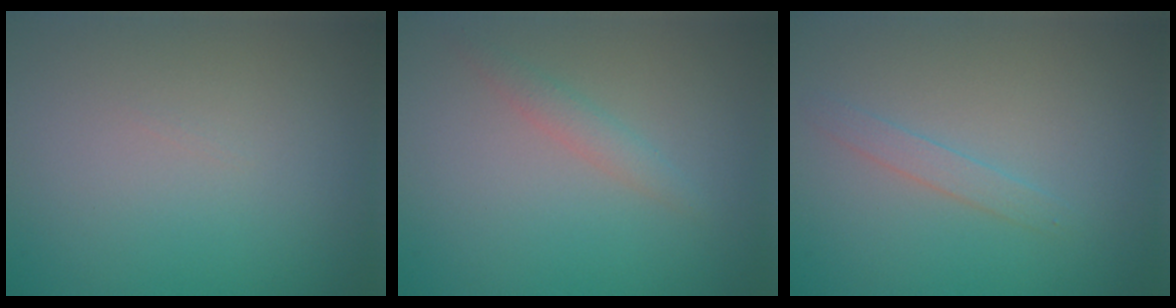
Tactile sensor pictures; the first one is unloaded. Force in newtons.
{"total": 2.0, "press": 2.0, "slide": 0.2}
{"total": 1.2, "press": 1.2, "slide": 0.1}